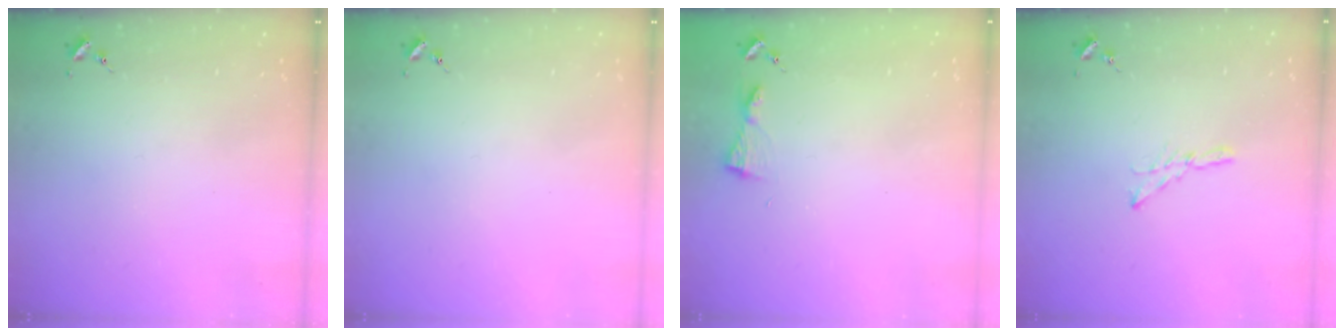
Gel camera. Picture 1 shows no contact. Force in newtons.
{"total": 0.0}
{"total": 3.9, "press": 3.9, "slide": 0.4}
{"total": 4.7, "press": 4.7, "slide": 0.1}